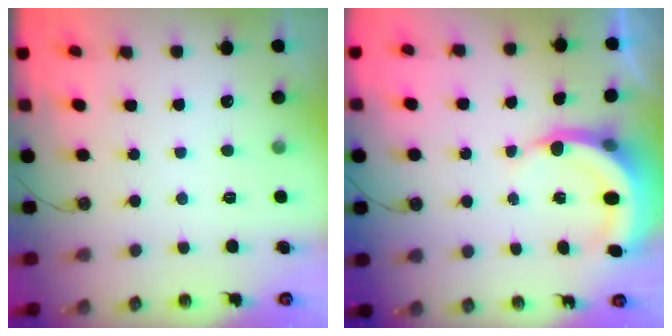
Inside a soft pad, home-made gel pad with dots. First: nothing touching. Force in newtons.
{"total": 5.9, "press": 5.9, "slide": 0.4}